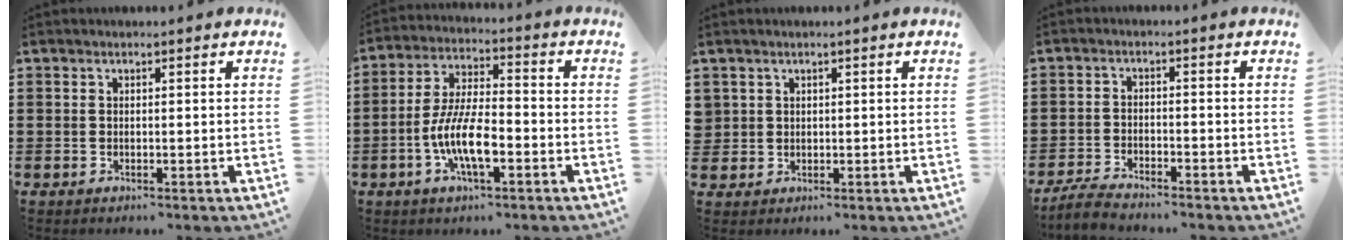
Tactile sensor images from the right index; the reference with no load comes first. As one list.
[{"total": 9.4, "force": [-3.3, 3.3, 8.2], "torque": [-0.183, -0.008, -0.066]}, {"total": 1.6, "force": [0.7, 1.4, 0.0], "torque": [-0.006, 0.008, 0.014]}, {"total": 3.4, "force": [-3.3, 0.3, 0.8], "torque": [-0.023, 0.002, -0.071]}]